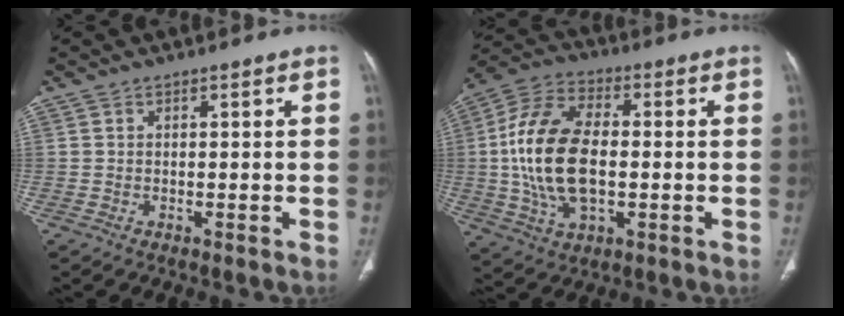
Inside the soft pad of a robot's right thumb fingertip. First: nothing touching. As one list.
[{"total": 17.9, "force": [-0.4, 10.0, 14.8], "torque": [-0.293, 0.016, -0.006]}]